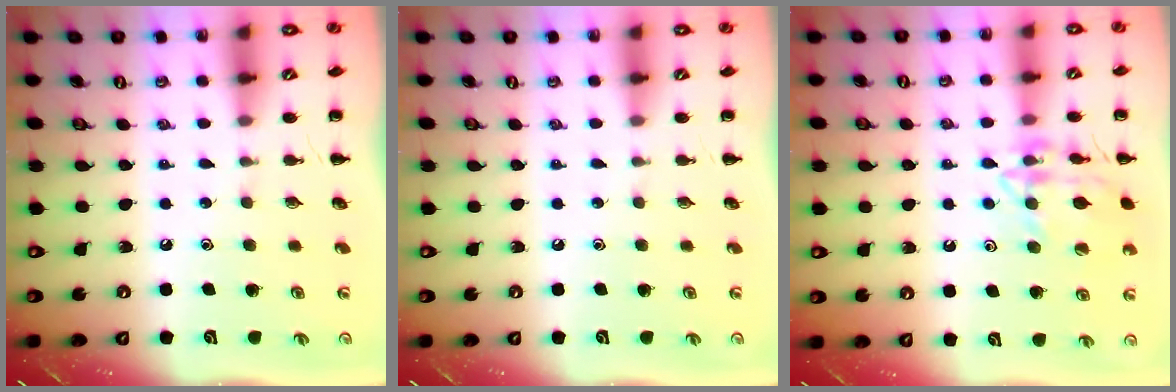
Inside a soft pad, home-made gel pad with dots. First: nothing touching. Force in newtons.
{"total": 0.0}
{"total": 14.1, "press": 14.1, "slide": 1.0}